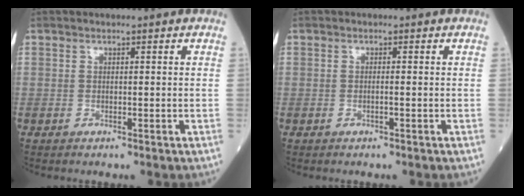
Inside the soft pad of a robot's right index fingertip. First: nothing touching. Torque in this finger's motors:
{"motor_torque": [-0.31, -0.05, -0.04, -0.01]}